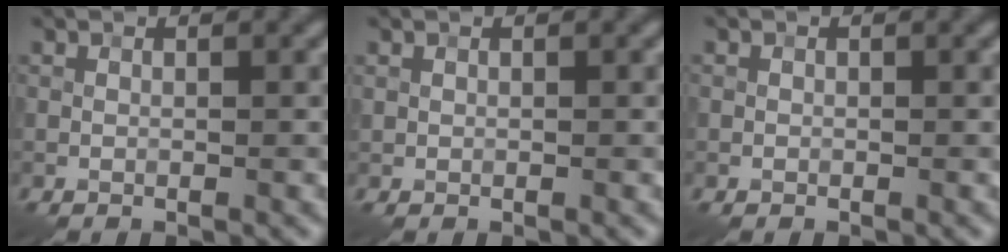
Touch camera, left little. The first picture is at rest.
{"total": 0.0}
{"total": 0.9, "force": [-0.1, 0.9, -0.1], "torque": [0.014, -0.003, -0.005]}